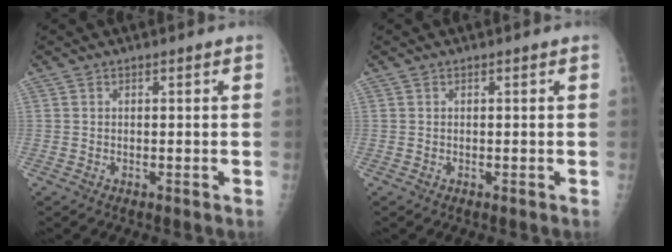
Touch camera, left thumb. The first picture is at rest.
{"total": 0.0}